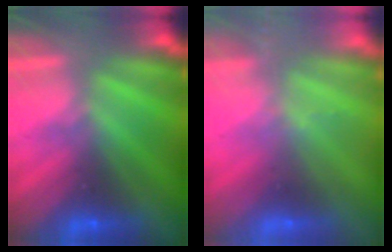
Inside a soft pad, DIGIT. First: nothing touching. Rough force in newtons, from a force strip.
{"total": 2.4}